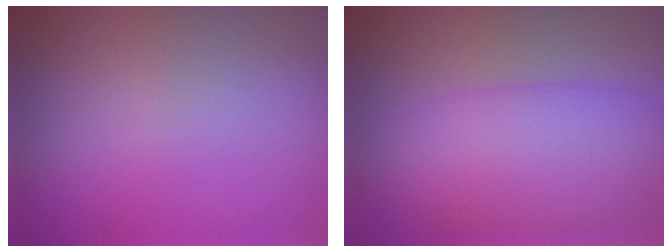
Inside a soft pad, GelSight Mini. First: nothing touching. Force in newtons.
{"total": 7.5, "press": 7.5, "slide": 0.1}